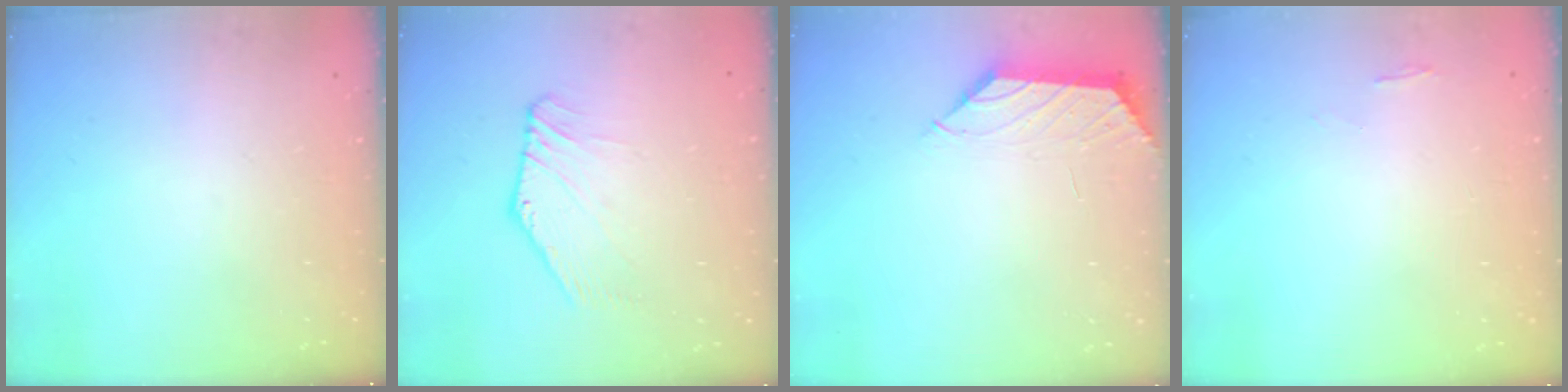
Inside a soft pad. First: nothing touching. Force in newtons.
{"total": 3.1, "press": 3.1, "slide": 0.1}
{"total": 0.8, "press": 0.6, "slide": 0.5}
{"total": 0.7, "press": 0.6, "slide": 0.4}